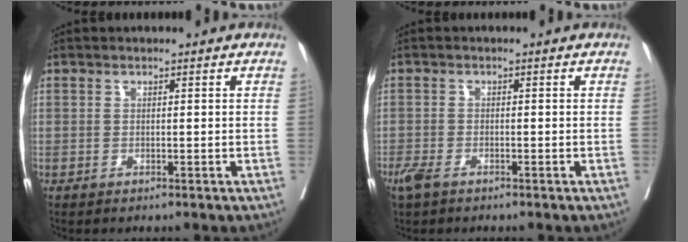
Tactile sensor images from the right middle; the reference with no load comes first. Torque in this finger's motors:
{"motor_torque": [0.94, -0.70, 0.32, 0.09]}